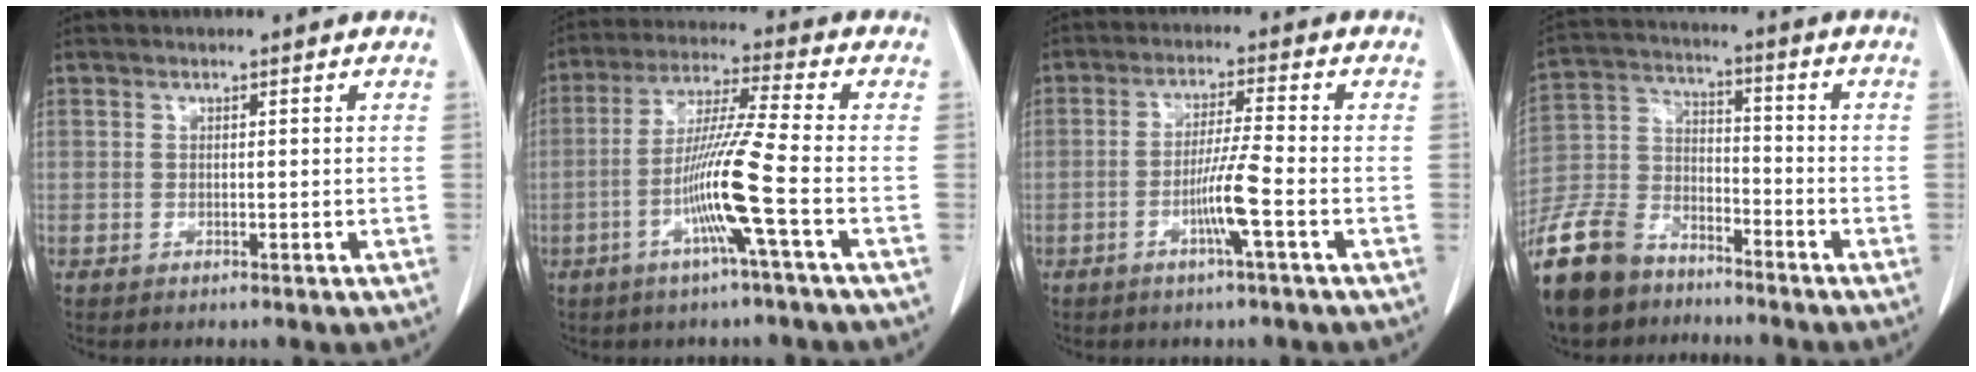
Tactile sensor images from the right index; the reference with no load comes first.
{"total": 10.6, "force": [-3.5, -1.7, 9.8], "torque": [-0.192, -0.007, -0.071]}
{"total": 5.9, "force": [-2.2, -0.8, 5.4], "torque": [-0.105, -0.006, -0.043]}
{"total": 16.0, "force": [-12.5, 7.9, 6.1], "torque": [-0.150, 0.000, -0.232]}